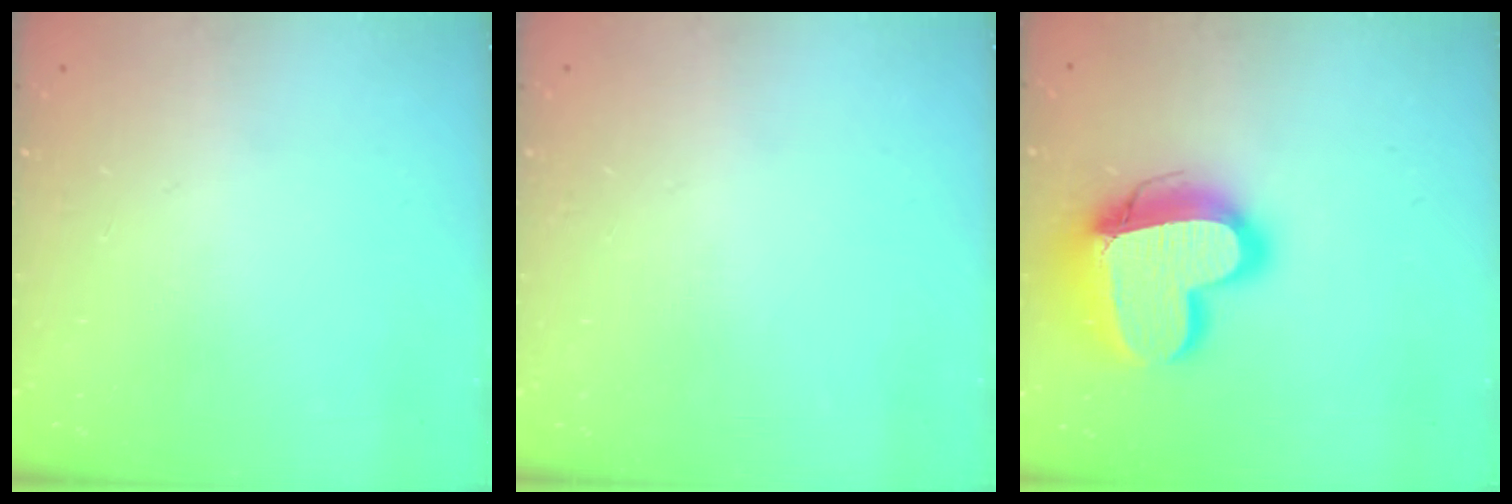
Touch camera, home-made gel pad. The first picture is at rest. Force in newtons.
{"total": 0.0}
{"total": 19.4, "press": 19.3, "slide": 1.7}